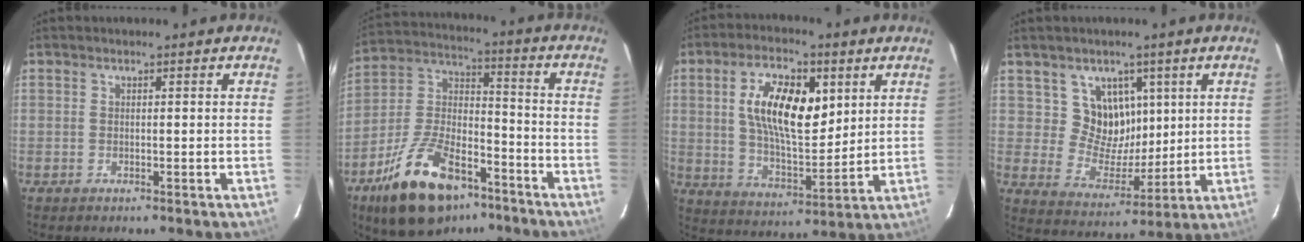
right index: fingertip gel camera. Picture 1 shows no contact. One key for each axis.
{"total": 20.3, "fx": -12.4, "fy": 9.8, "fz": 12.7, "tx": -0.252, "ty": 0.007, "tz": -0.207}
{"total": 14.2, "fx": 4.5, "fy": 6.5, "fz": 11.8, "tx": -0.213, "ty": 0.009, "tz": 0.084}
{"total": 9.1, "fx": 4.0, "fy": 7.7, "fz": 2.7, "tx": -0.047, "ty": -0.008, "tz": 0.082}